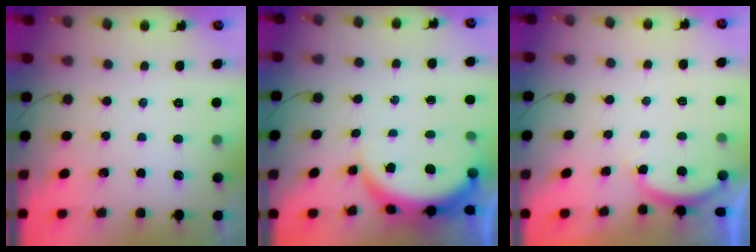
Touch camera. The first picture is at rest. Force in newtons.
{"total": 5.9, "press": 5.9, "slide": 0.8}
{"total": 2.9, "press": 2.8, "slide": 0.6}